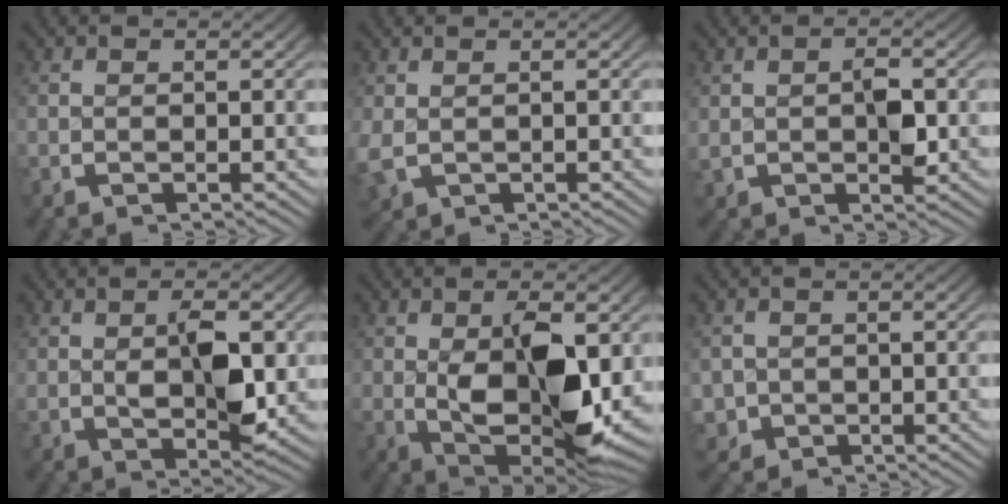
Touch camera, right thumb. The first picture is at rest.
{"total": 1.7, "force": [0.1, 1.4, 0.9], "torque": [-0.037, -0.010, 0.014]}
{"total": 2.5, "force": [0.4, 1.6, 2.0], "torque": [-0.036, -0.003, 0.016]}
{"total": 5.2, "force": [0.5, 2.3, 4.6], "torque": [-0.071, -0.009, 0.019]}
{"total": 12.5, "force": [-1.1, 6.5, 10.7], "torque": [-0.191, -0.043, 0.011]}
{"total": 3.9, "force": [-1.1, 3.5, 1.3], "torque": [-0.039, -0.028, -0.005]}